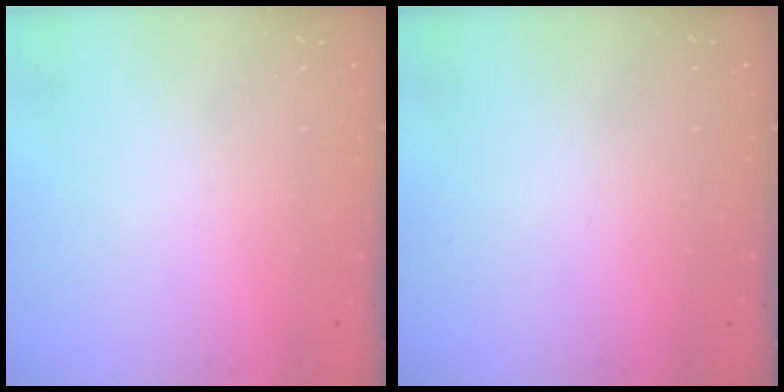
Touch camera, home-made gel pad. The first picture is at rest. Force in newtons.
{"total": 0.0}